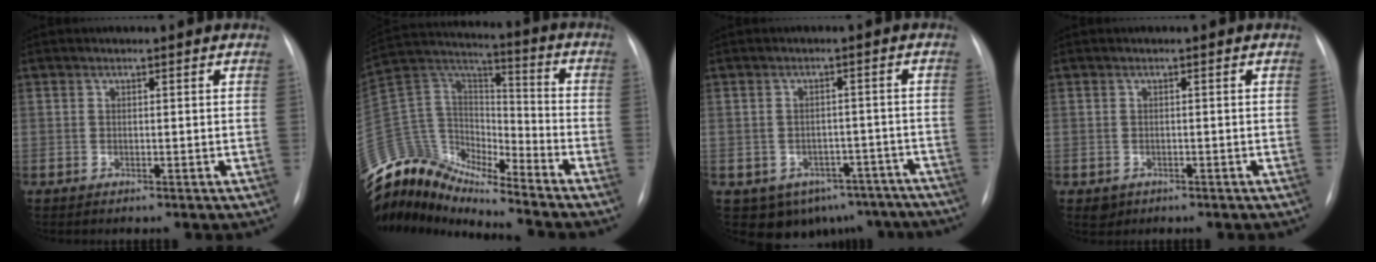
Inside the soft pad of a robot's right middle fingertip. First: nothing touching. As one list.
[{"total": 17.4, "force": [-16.2, 3.7, 5.2], "torque": [-0.110, 0.059, -0.304]}, {"total": 13.4, "force": [-10.6, 7.7, 2.8], "torque": [-0.028, 0.039, -0.116]}, {"total": 1.6, "force": [-0.8, 1.4, 0.3], "torque": [-0.003, 0.003, -0.006]}]